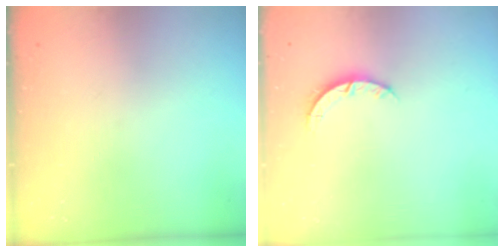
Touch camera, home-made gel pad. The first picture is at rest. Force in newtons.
{"total": 3.2, "press": 3.2, "slide": 0.4}